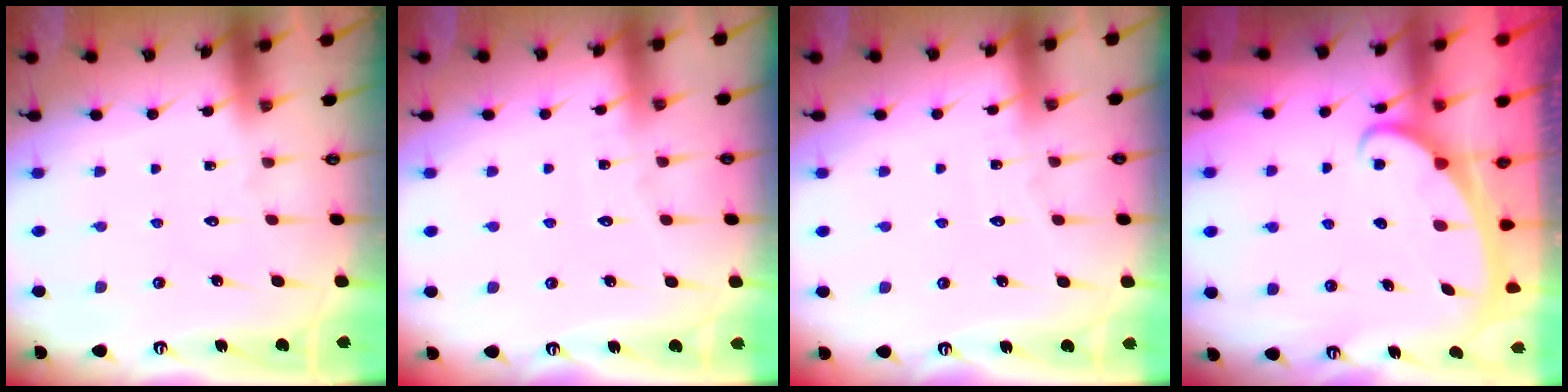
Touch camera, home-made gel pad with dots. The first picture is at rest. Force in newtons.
{"total": 3.8, "press": 3.8, "slide": 0.3}
{"total": 3.8, "press": 3.8, "slide": 0.3}
{"total": 2.4, "press": 2.3, "slide": 0.4}